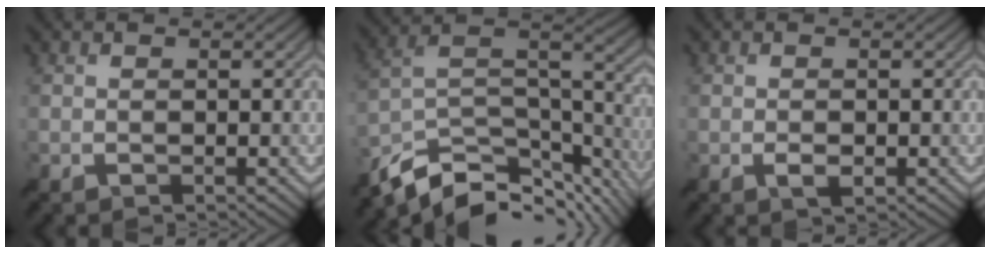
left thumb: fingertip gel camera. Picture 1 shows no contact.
{"total": 14.3, "force": [-10.9, 5.5, 7.5], "torque": [-0.180, -0.011, -0.176]}
{"total": 1.4, "force": [-0.5, 0.7, 1.1], "torque": [-0.022, -0.001, -0.010]}